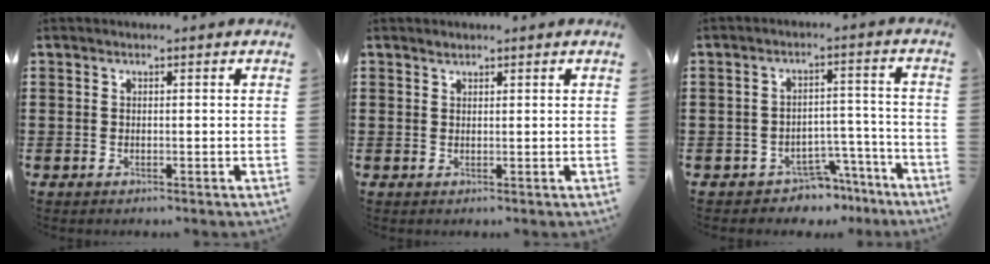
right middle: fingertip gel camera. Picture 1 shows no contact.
{"total": 0.9, "force": [0.9, 0.1, 0.0], "torque": [-0.003, 0.000, 0.017]}
{"total": 4.9, "force": [-4.5, 1.7, 1.0], "torque": [-0.022, 0.016, -0.089]}